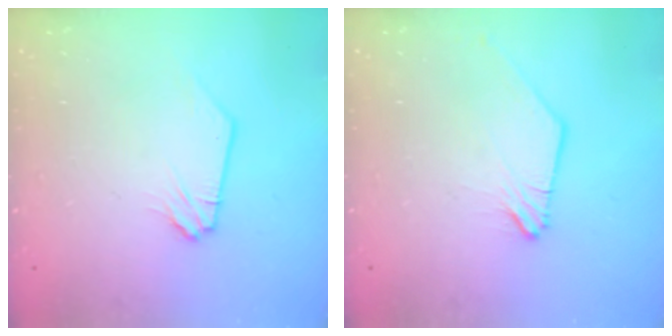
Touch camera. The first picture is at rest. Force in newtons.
{"total": 0.0}